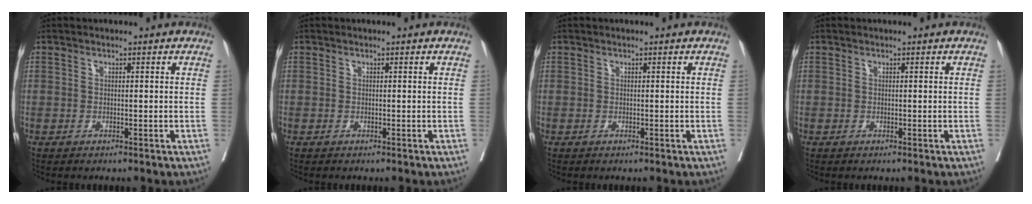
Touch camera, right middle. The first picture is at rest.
{"total": 0.0}
{"total": 0.0}
{"total": 0.0}